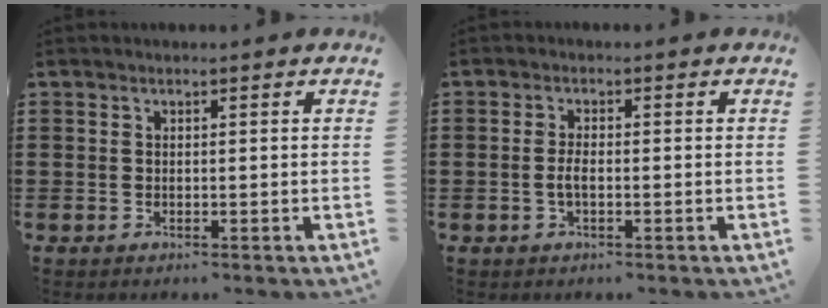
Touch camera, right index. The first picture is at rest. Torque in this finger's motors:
{"motor_torque": [2.14, 0.00, 0.22, 0.08]}